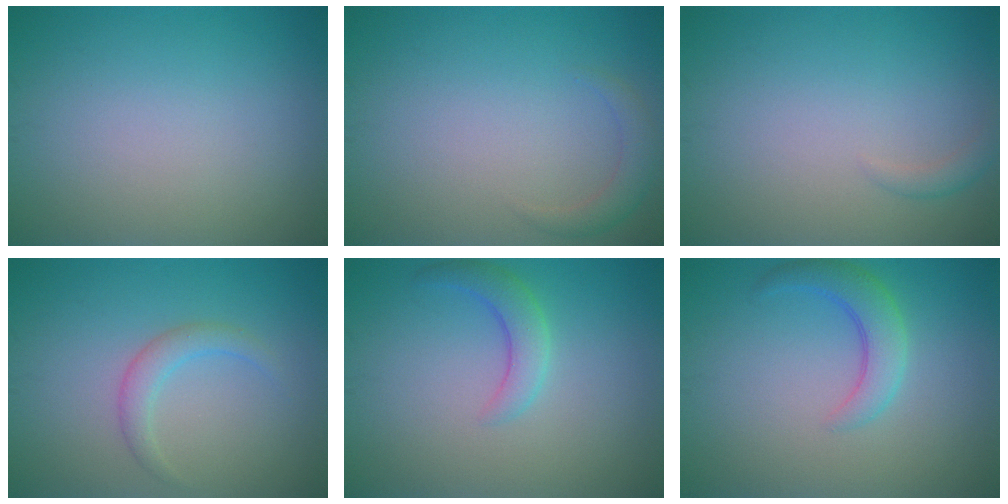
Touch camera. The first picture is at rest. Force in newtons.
{"total": 1.7, "press": 1.7, "slide": 0.1}
{"total": 0.9, "press": 0.9, "slide": 0.1}
{"total": 1.9, "press": 1.9, "slide": 0.1}
{"total": 2.6, "press": 2.6, "slide": 0.1}
{"total": 3.2, "press": 3.2, "slide": 0.2}